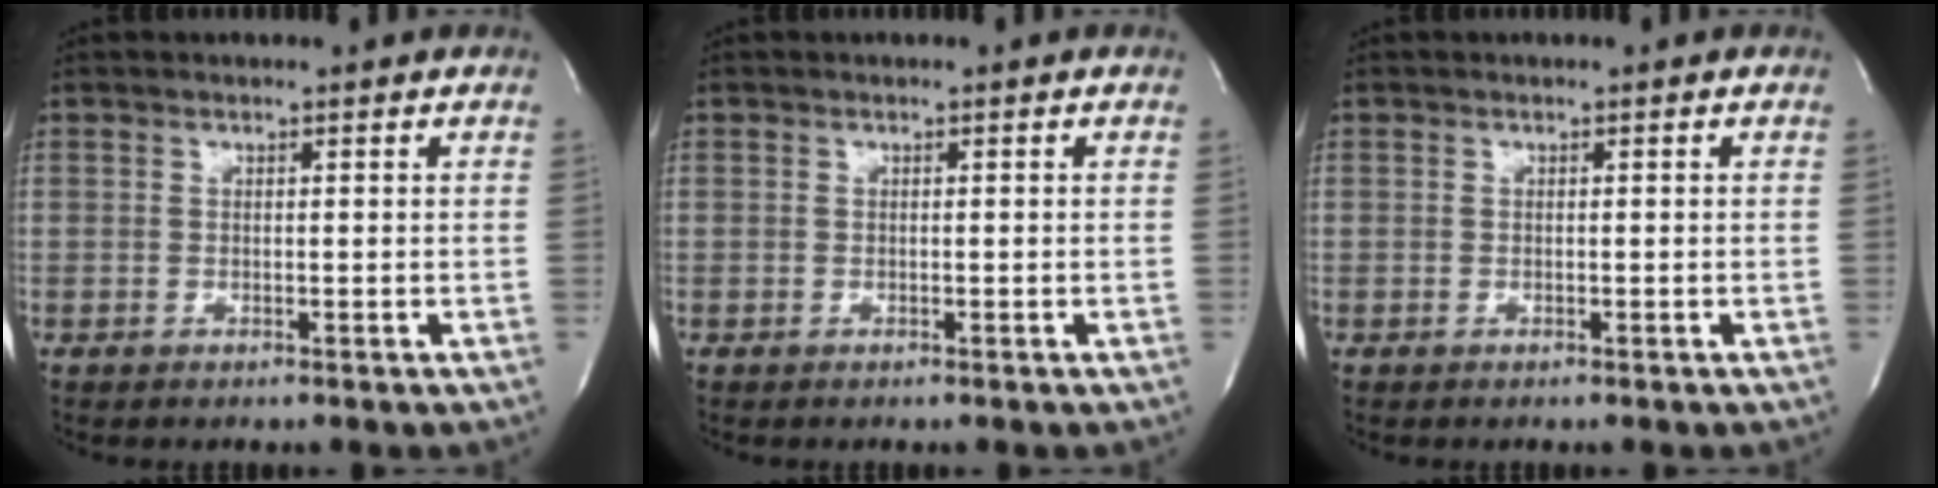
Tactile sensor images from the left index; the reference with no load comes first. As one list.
[{"total": 0.0}, {"total": 0.0}]